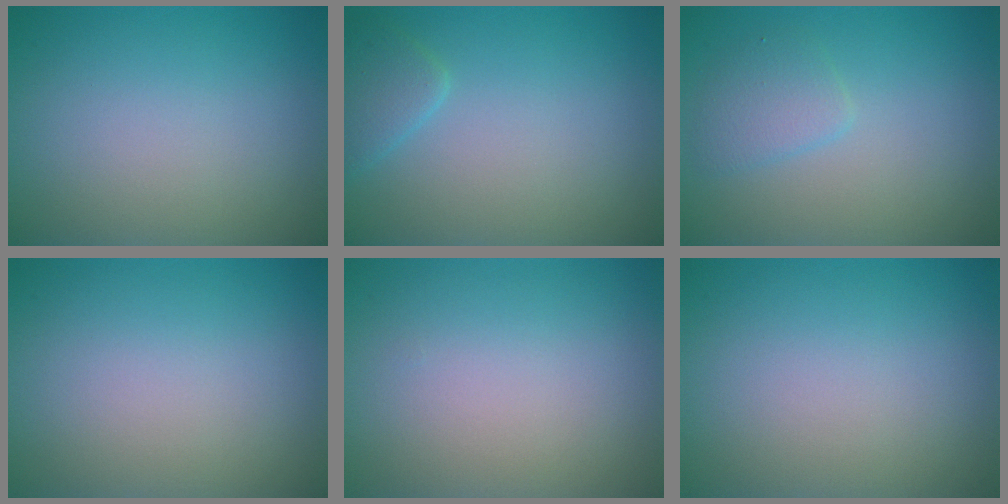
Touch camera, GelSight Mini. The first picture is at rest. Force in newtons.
{"total": 1.7, "press": 1.7, "slide": 0.2}
{"total": 1.9, "press": 1.9, "slide": 0.0}
{"total": 0.0}
{"total": 0.0}
{"total": 0.0}